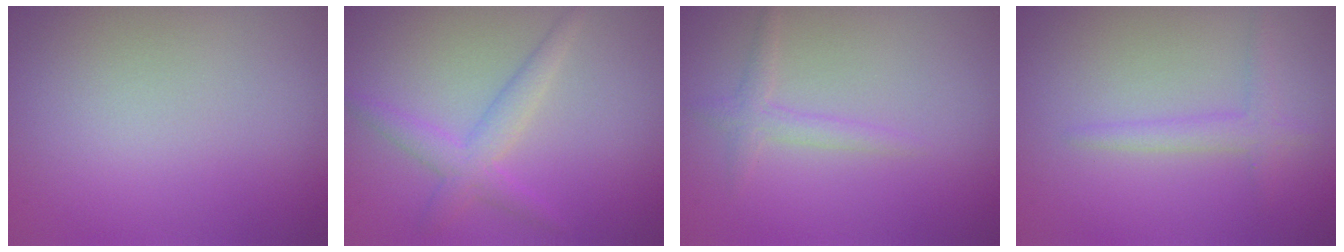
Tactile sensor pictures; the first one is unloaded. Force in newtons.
{"total": 2.9, "press": 2.9, "slide": 0.1}
{"total": 1.5, "press": 1.5, "slide": 0.1}
{"total": 1.7, "press": 1.7, "slide": 0.1}